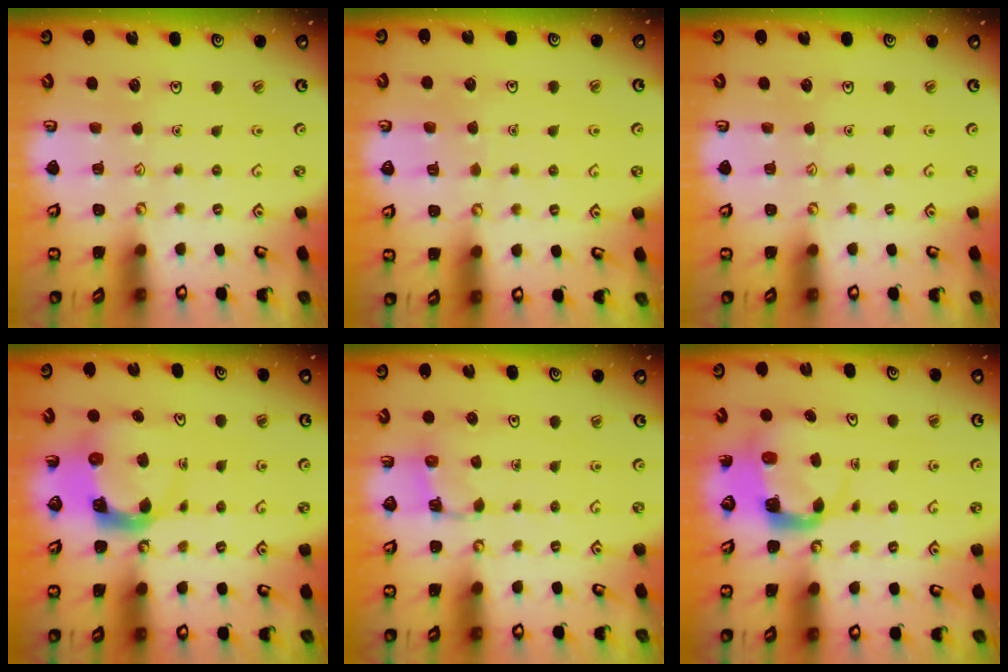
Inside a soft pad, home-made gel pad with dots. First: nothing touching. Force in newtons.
{"total": 3.1, "press": 3.1, "slide": 0.4}
{"total": 0.0}
{"total": 4.3, "press": 4.3, "slide": 0.6}
{"total": 2.1, "press": 2.0, "slide": 0.5}
{"total": 4.5, "press": 4.5, "slide": 0.4}